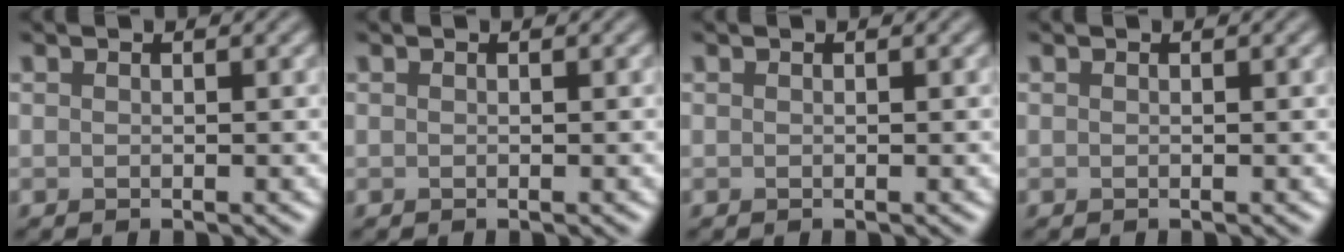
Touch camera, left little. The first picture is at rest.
{"total": 0.0}
{"total": 0.0}
{"total": 0.0}